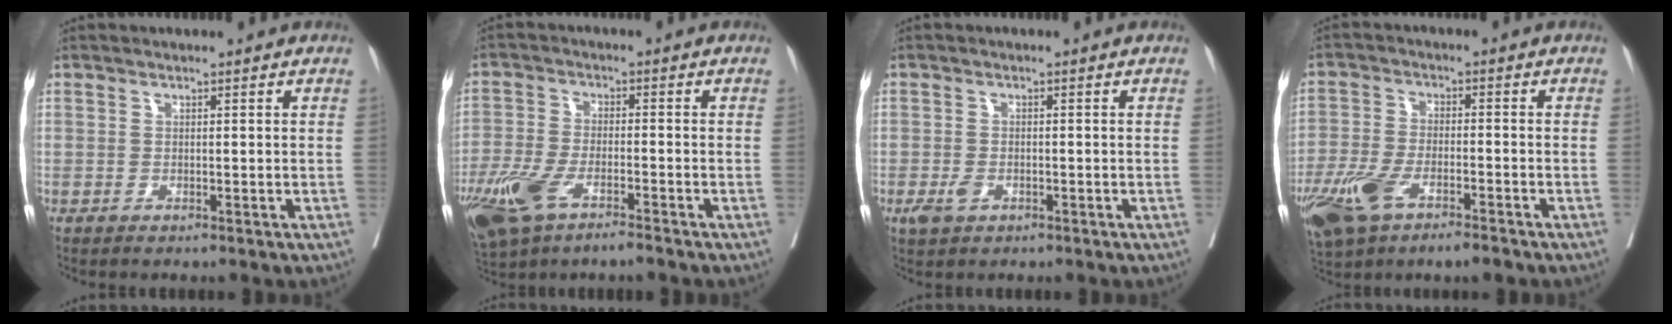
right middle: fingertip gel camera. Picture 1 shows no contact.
{"total": 10.7, "force": [-6.7, 3.7, 7.5], "torque": [-0.153, -0.011, -0.123]}
{"total": 2.4, "force": [-1.1, 1.4, 1.6], "torque": [-0.033, 0.000, -0.014]}
{"total": 11.3, "force": [-6.7, 4.0, 8.2], "torque": [-0.168, -0.009, -0.118]}